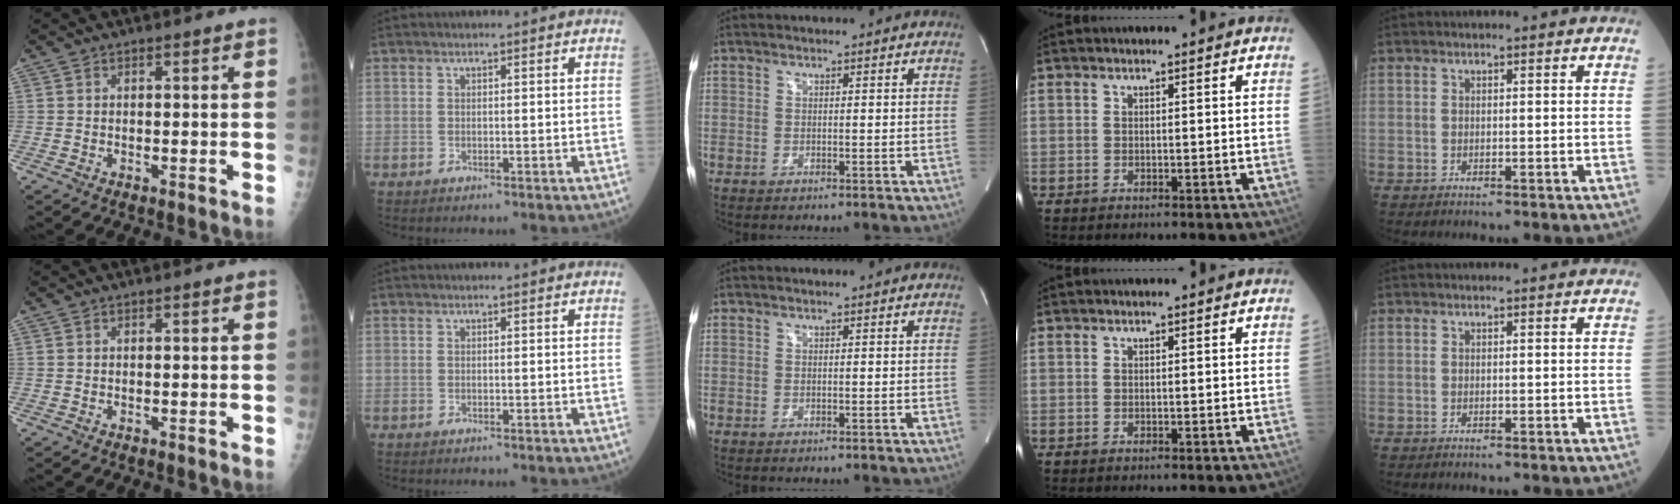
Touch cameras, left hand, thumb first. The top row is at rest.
{}